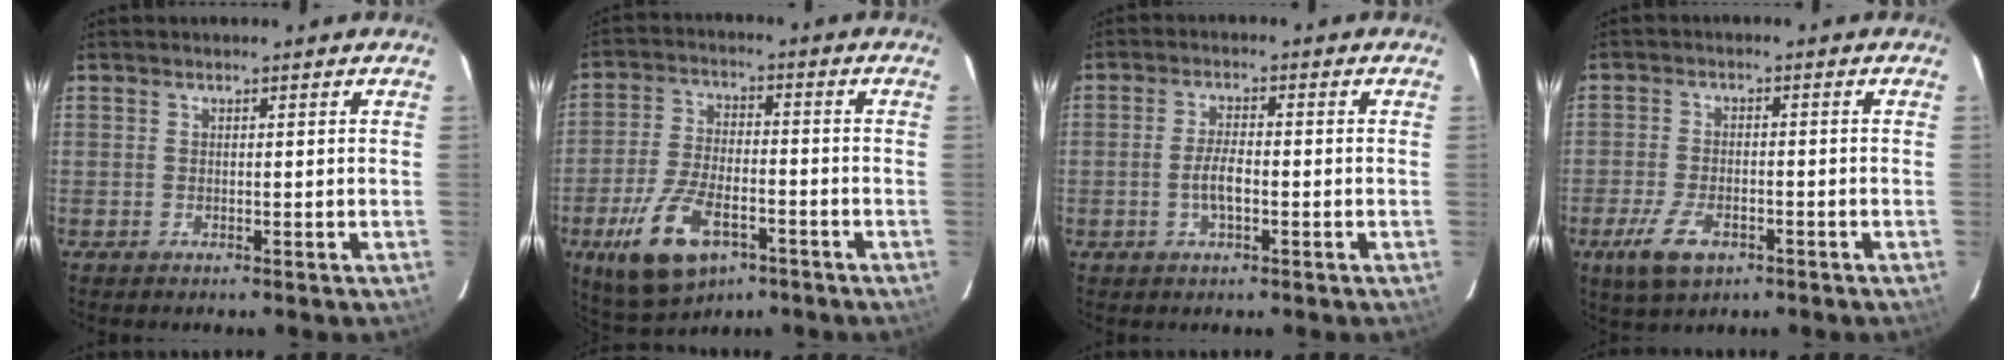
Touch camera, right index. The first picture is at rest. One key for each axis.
{"total": 14.5, "fx": -7.2, "fy": 7.0, "fz": 10.5, "tx": -0.225, "ty": -0.020, "tz": -0.123}
{"total": 3.9, "fx": -1.2, "fy": 1.3, "fz": 3.5, "tx": -0.072, "ty": 0.001, "tz": -0.022}
{"total": 7.8, "fx": -4.2, "fy": 3.9, "fz": 5.3, "tx": -0.130, "ty": -0.011, "tz": -0.075}